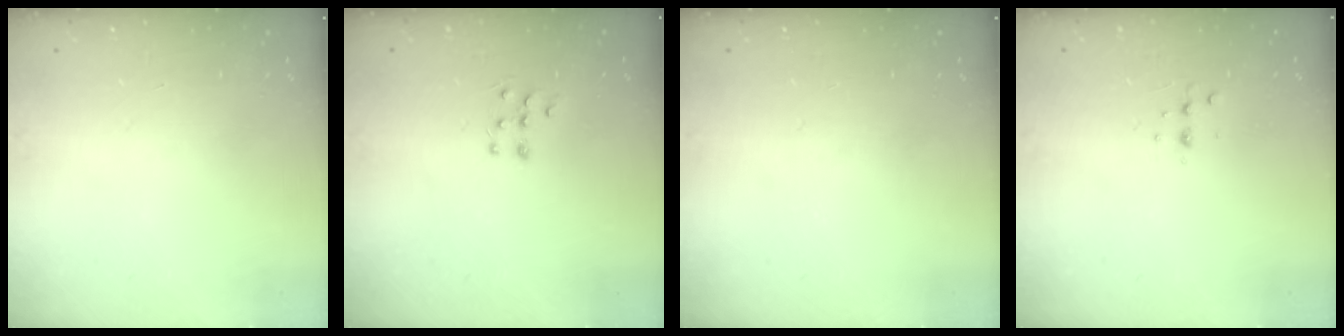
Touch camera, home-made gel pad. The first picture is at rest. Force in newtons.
{"total": 6.4, "press": 6.3, "slide": 0.8}
{"total": 0.0}
{"total": 3.1, "press": 3.0, "slide": 0.6}